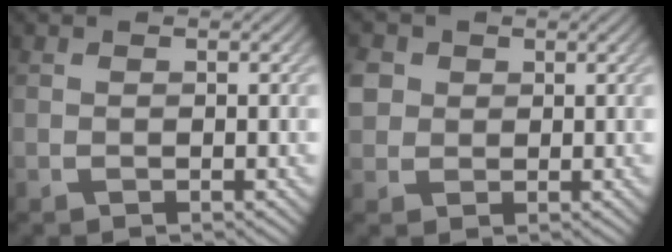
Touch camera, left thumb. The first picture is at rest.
{"total": 3.2, "force": [0.8, 2.9, 1.0], "torque": [-0.037, 0.004, 0.013]}